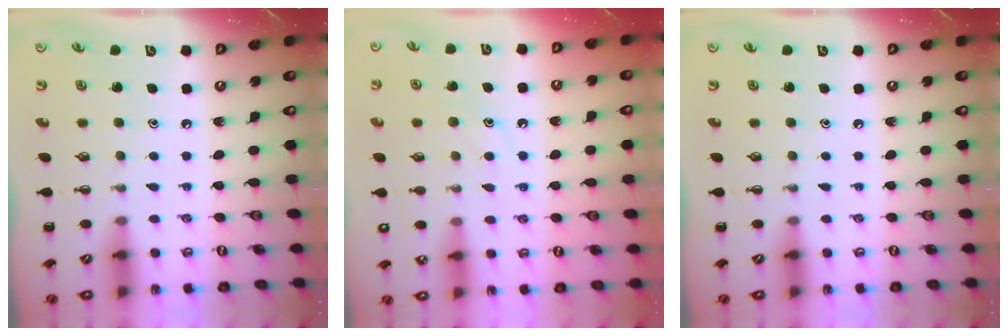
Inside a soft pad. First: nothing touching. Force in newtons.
{"total": 8.6, "press": 8.5, "slide": 1.3}
{"total": 0.0}